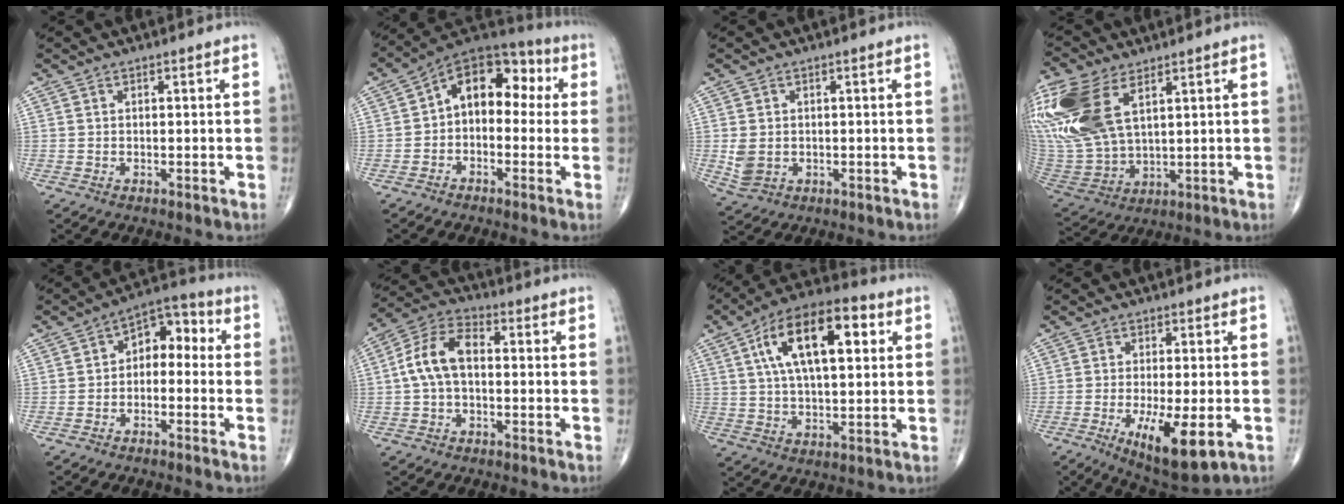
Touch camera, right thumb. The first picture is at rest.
{"total": 12.5, "force": [0.9, 8.2, 9.4], "torque": [-0.095, 0.049, -0.006]}
{"total": 4.1, "force": [-0.2, 3.2, 2.6], "torque": [-0.048, -0.003, 0.007]}
{"total": 22.3, "force": [9.3, 12.2, 16.3], "torque": [-0.398, -0.013, 0.193]}
{"total": 7.7, "force": [-0.5, 5.1, 5.7], "torque": [-0.053, 0.044, -0.025]}
{"total": 9.4, "force": [0.0, 5.5, 7.6], "torque": [-0.151, 0.031, -0.009]}
{"total": 17.7, "force": [5.2, 7.9, 14.9], "torque": [-0.238, 0.013, 0.081]}
{"total": 11.4, "force": [-3.7, 3.5, 10.2], "torque": [-0.168, -0.020, -0.051]}